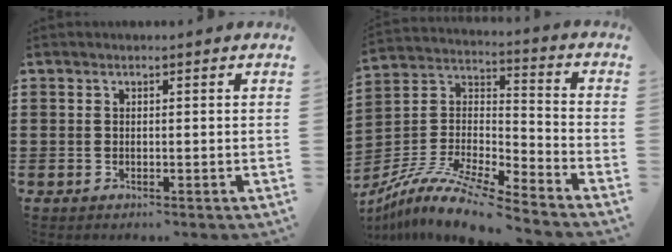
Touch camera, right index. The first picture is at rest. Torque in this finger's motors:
{"motor_torque": [1.04, 1.10, 0.07, 0.02]}